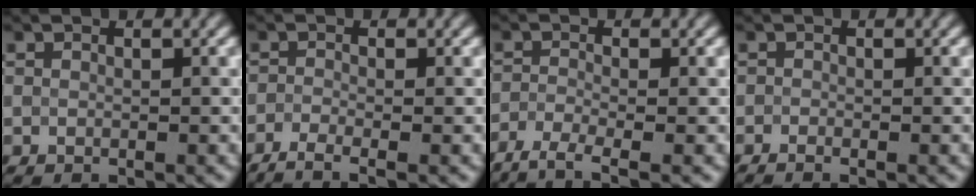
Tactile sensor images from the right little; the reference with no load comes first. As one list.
[{"total": 2.6, "force": [-2.4, 0.1, 0.9], "torque": [-0.014, -0.006, -0.050]}, {"total": 3.3, "force": [-3.1, 0.2, 1.3], "torque": [-0.025, -0.005, -0.061]}, {"total": 1.3, "force": [-1.3, -0.1, 0.1], "torque": [0.003, -0.011, -0.014]}]